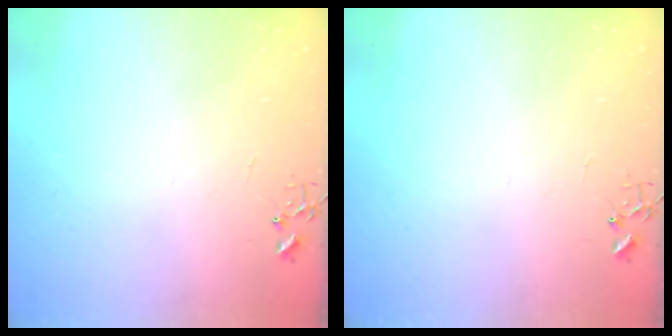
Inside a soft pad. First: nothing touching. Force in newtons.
{"total": 0.0}